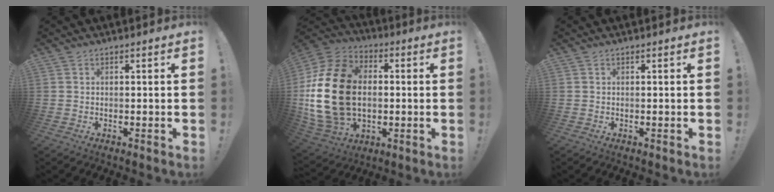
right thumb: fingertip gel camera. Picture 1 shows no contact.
{"total": 24.9, "force": [0.2, 17.8, 17.4], "torque": [-0.338, 0.024, 0.015]}
{"total": 0.0}